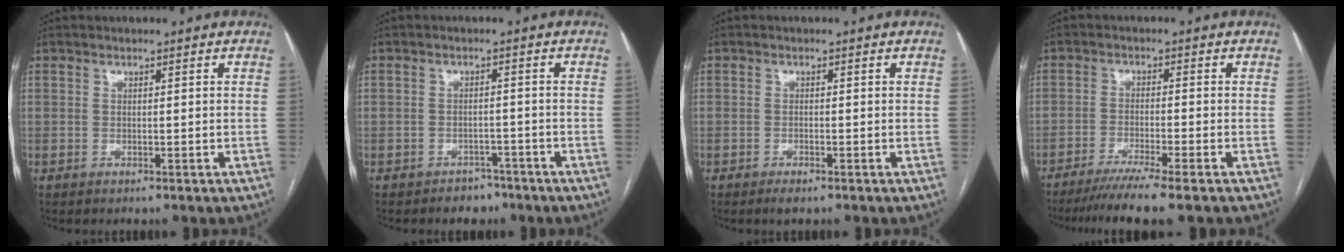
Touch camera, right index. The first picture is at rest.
{"total": 3.1, "force": [-2.3, 2.1, 0.3], "torque": [-0.006, 0.010, -0.029]}
{"total": 1.8, "force": [-1.2, 0.4, 1.2], "torque": [-0.019, -0.001, -0.018]}
{"total": 7.8, "force": [-6.1, -1.2, 4.6], "torque": [-0.064, -0.023, -0.100]}